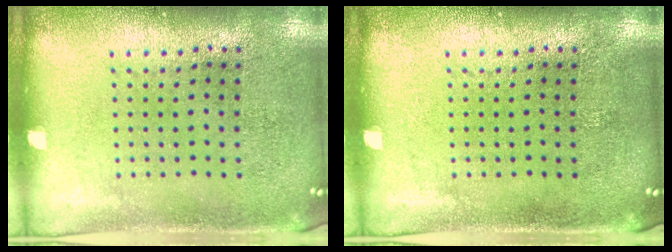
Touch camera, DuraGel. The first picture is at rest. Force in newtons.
{"total": 0.0}